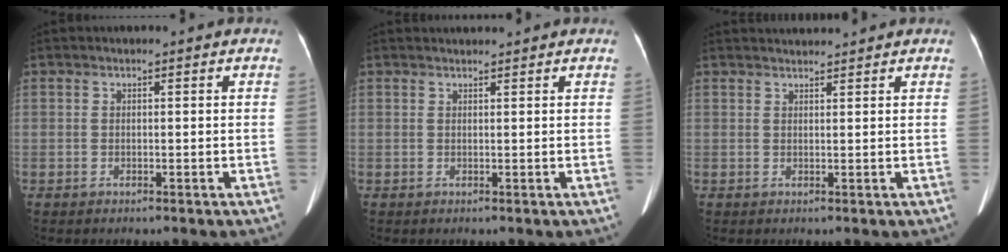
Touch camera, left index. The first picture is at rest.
{"total": 1.9, "force": [1.9, 0.0, 0.2], "torque": [-0.005, 0.021, 0.035]}
{"total": 3.0, "force": [3.0, -0.1, 0.2], "torque": [-0.005, 0.023, 0.051]}